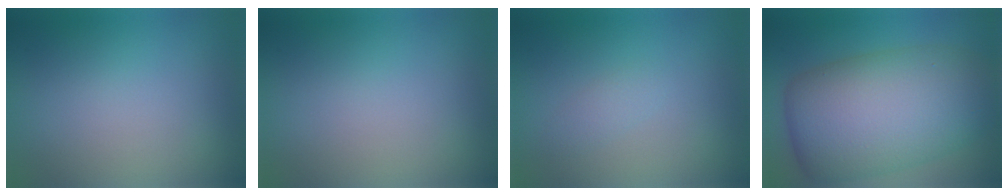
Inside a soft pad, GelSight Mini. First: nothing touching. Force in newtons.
{"total": 0.0}
{"total": 1.0, "press": 1.0, "slide": 0.0}
{"total": 12.9, "press": 12.9, "slide": 0.3}